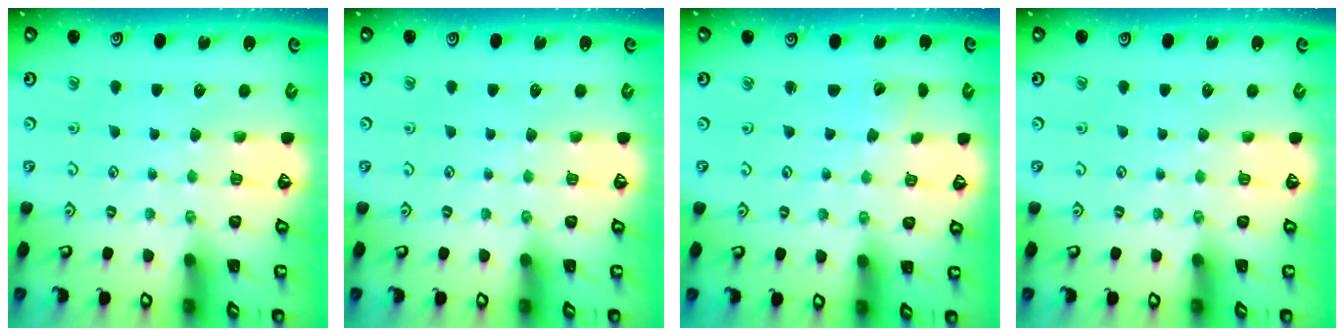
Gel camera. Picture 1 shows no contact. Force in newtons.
{"total": 0.0}
{"total": 2.1, "press": 2.1, "slide": 0.1}
{"total": 0.0}